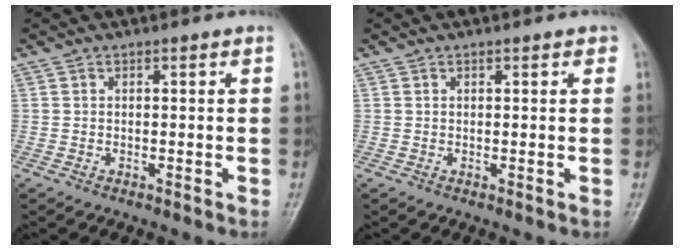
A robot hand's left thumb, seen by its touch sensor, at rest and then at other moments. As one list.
[{"total": 1.3, "force": [0.7, 0.6, 0.9], "torque": [-0.006, 0.000, 0.005]}]